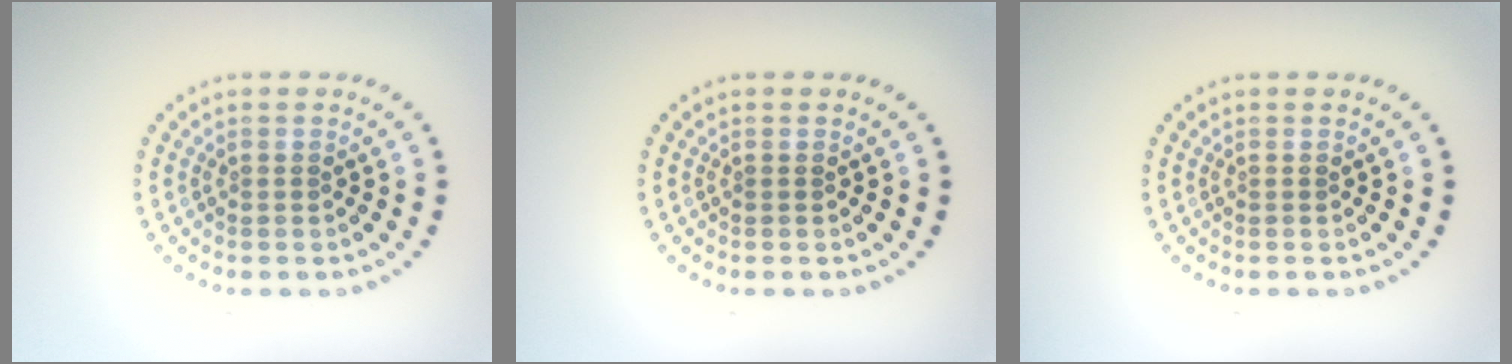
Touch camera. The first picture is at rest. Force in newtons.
{"total": 0.0}
{"total": 0.0}